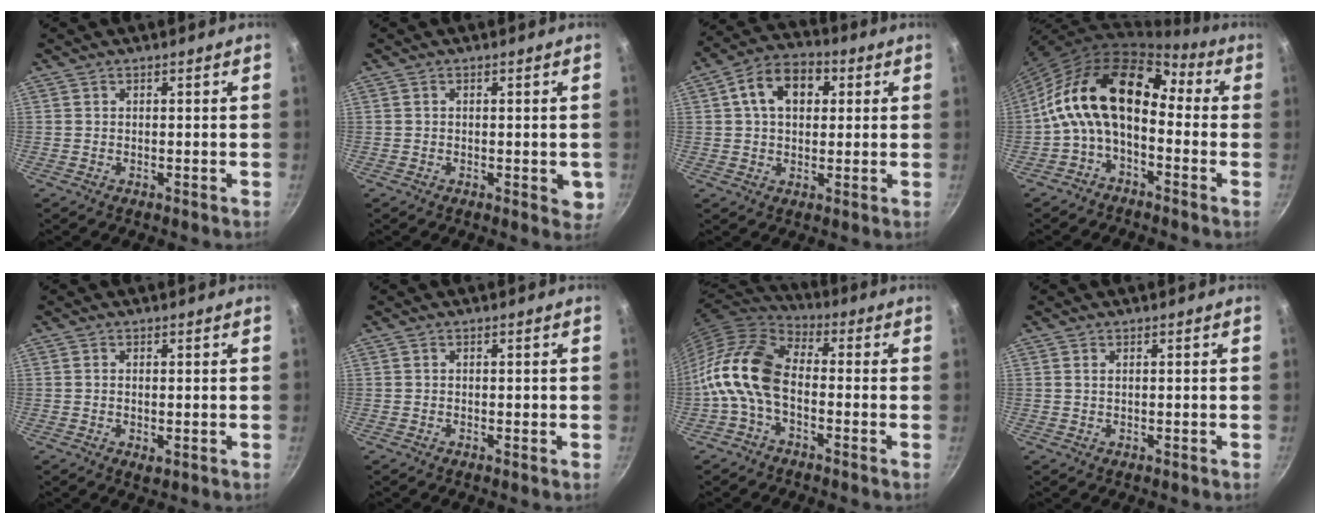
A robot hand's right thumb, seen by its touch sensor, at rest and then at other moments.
{"total": 3.5, "force": [-0.5, 1.8, 3.0], "torque": [-0.027, -0.005, -0.007]}
{"total": 11.1, "force": [2.8, 7.7, 7.5], "torque": [-0.100, 0.016, 0.035]}
{"total": 16.2, "force": [-1.1, 10.0, 12.7], "torque": [-0.212, 0.052, -0.042]}
{"total": 1.7, "force": [0.0, 0.9, 1.5], "torque": [-0.024, -0.005, 0.000]}
{"total": 0.6, "force": [0.0, 0.4, 0.5], "torque": [-0.002, 0.002, 0.000]}
{"total": 12.6, "force": [-2.8, 7.6, 9.7], "torque": [-0.182, 0.039, -0.075]}
{"total": 0.7, "force": [0.3, 0.3, 0.5], "torque": [-0.013, 0.000, 0.008]}